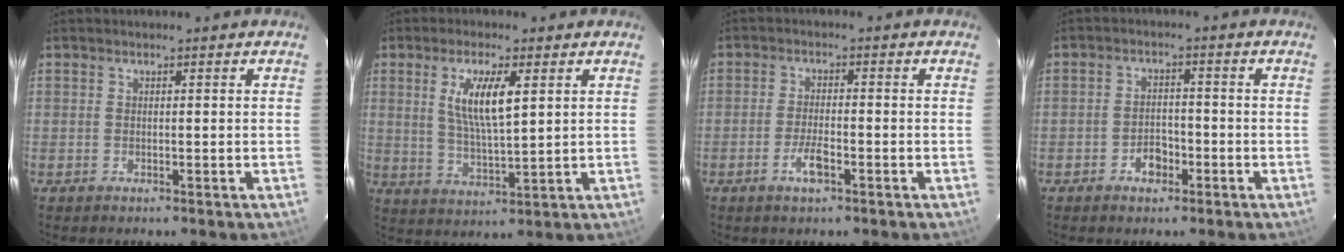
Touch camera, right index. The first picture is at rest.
{"total": 8.5, "force": [2.8, 2.1, 7.8], "torque": [-0.147, -0.004, 0.057]}
{"total": 4.1, "force": [-2.1, 1.2, 3.3], "torque": [-0.071, -0.001, -0.040]}
{"total": 3.8, "force": [-2.2, 2.5, 1.9], "torque": [-0.039, 0.009, -0.030]}